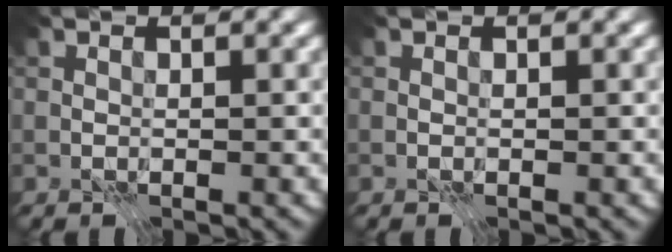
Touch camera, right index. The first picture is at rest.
{"total": 0.0}